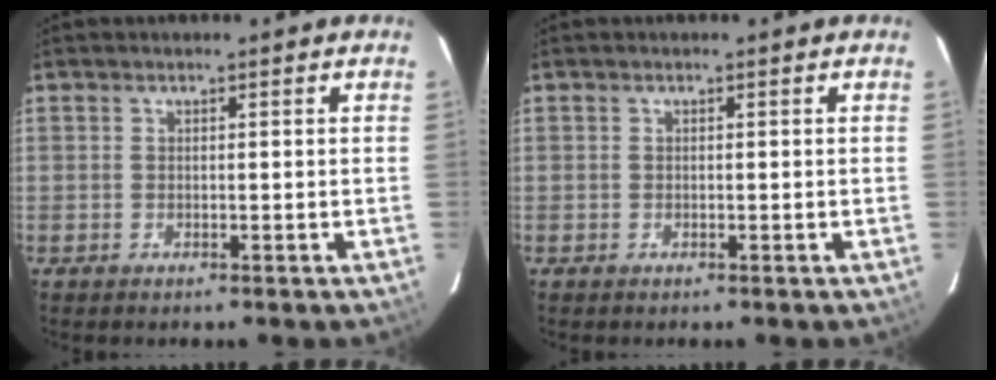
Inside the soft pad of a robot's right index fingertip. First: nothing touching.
{"total": 0.0}